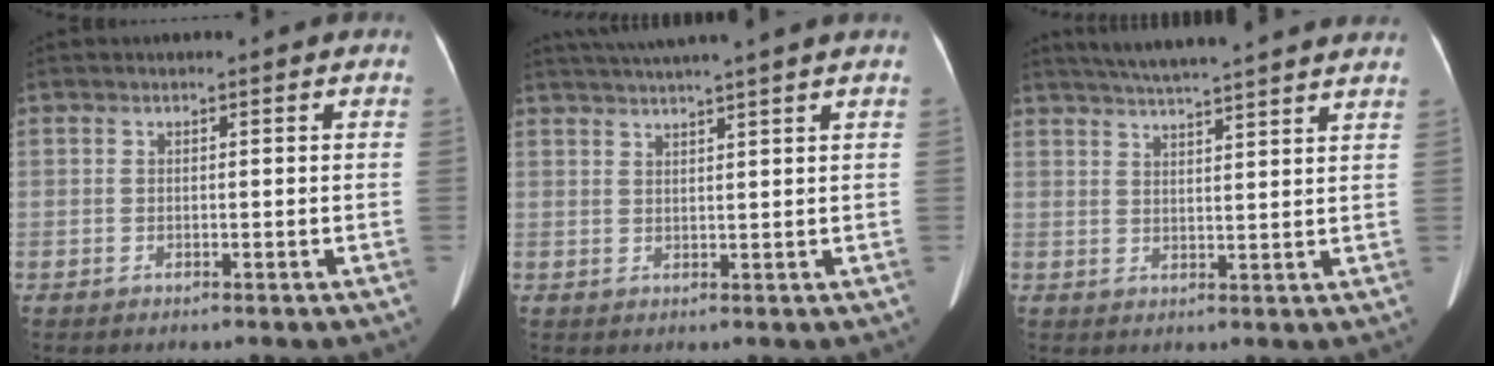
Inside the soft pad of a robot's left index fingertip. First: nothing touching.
{"total": 8.4, "force": [7.2, -1.7, 4.1], "torque": [-0.065, 0.019, 0.100]}
{"total": 16.7, "force": [15.0, -0.2, 7.3], "torque": [-0.124, 0.014, 0.196]}